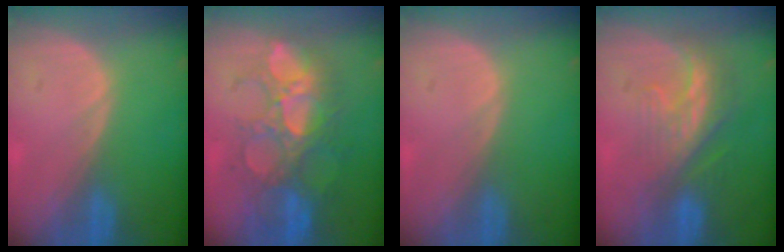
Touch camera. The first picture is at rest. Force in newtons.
{"total": 10.1, "press": 9.6, "slide": 3.2}
{"total": 0.0}
{"total": 8.2, "press": 7.2, "slide": 4.0}